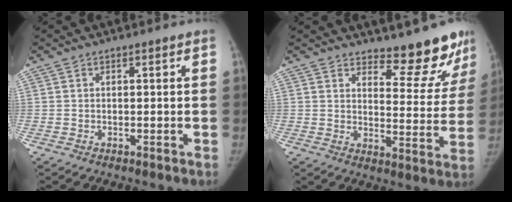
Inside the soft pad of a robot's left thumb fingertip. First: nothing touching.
{"total": 12.4, "force": [10.9, 3.7, 4.6], "torque": [-0.017, -0.103, 0.138]}